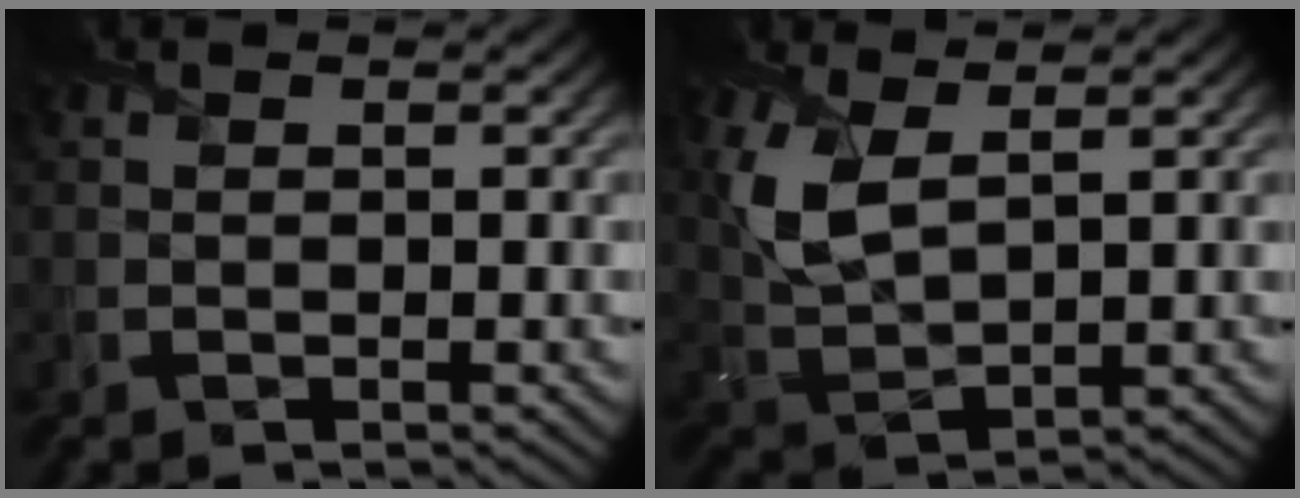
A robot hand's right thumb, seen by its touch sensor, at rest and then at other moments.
{"total": 6.7, "force": [2.7, 3.1, 5.2], "torque": [-0.132, 0.000, 0.056]}